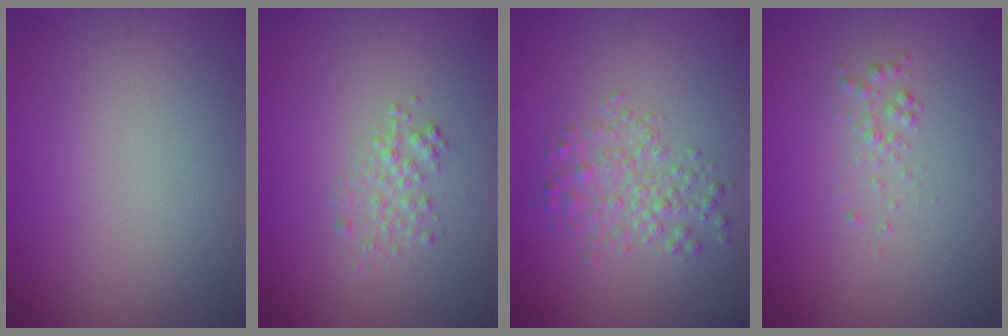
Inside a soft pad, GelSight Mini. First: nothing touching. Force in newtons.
{"total": 1.4, "press": 1.4, "slide": 0.1}
{"total": 2.5, "press": 2.5, "slide": 0.1}
{"total": 0.9, "press": 0.9, "slide": 0.0}